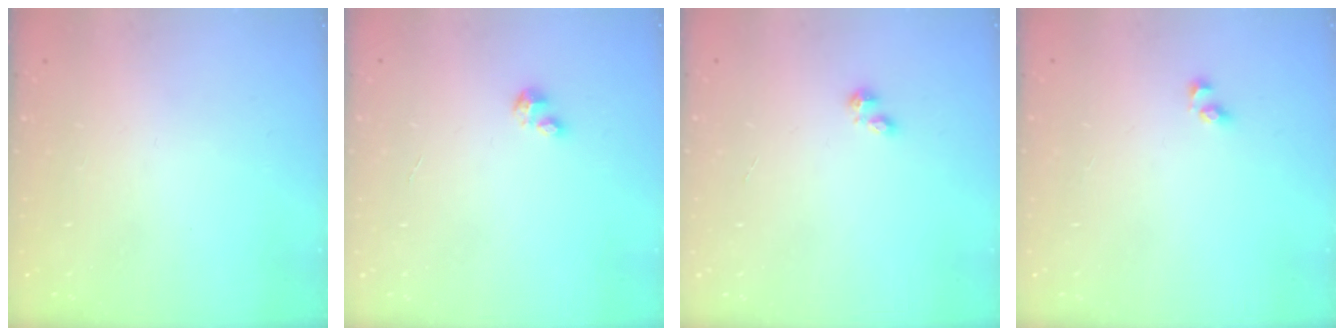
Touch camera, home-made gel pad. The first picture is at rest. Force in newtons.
{"total": 2.0, "press": 2.0, "slide": 0.2}
{"total": 1.9, "press": 1.9, "slide": 0.2}
{"total": 3.8, "press": 3.8, "slide": 0.7}